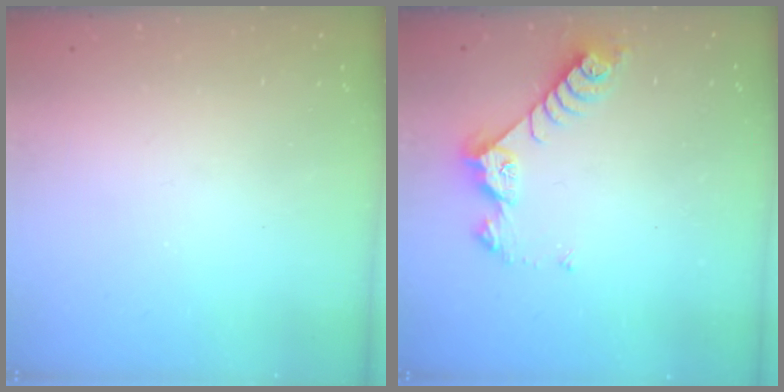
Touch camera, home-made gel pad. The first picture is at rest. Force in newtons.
{"total": 7.7, "press": 7.6, "slide": 0.5}